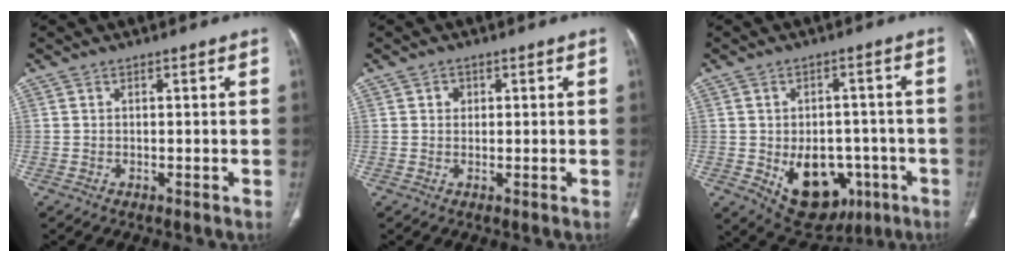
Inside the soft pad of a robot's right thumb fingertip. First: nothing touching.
{"total": 1.6, "force": [0.5, 1.4, 0.5], "torque": [0.000, 0.001, 0.004]}
{"total": 14.8, "force": [-4.9, 10.0, 9.8], "torque": [-0.105, 0.019, -0.049]}